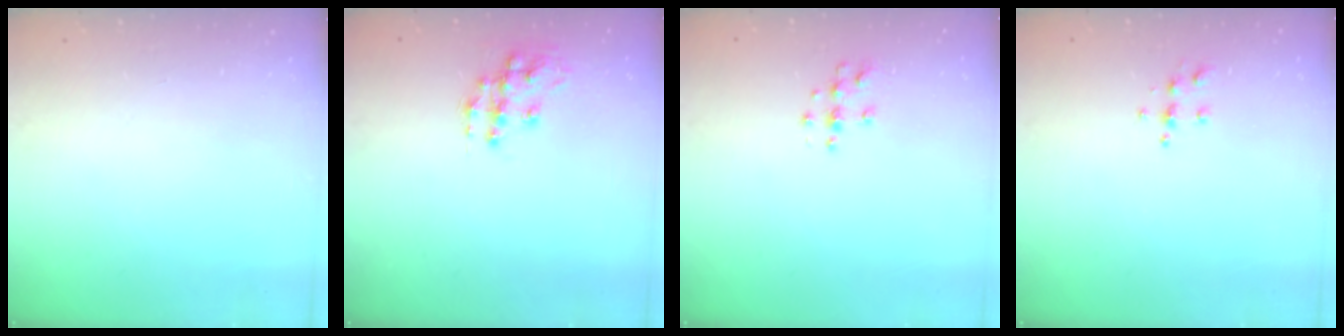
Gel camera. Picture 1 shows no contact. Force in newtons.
{"total": 11.5, "press": 11.5, "slide": 0.7}
{"total": 3.8, "press": 3.8, "slide": 0.5}
{"total": 4.9, "press": 4.9, "slide": 0.5}